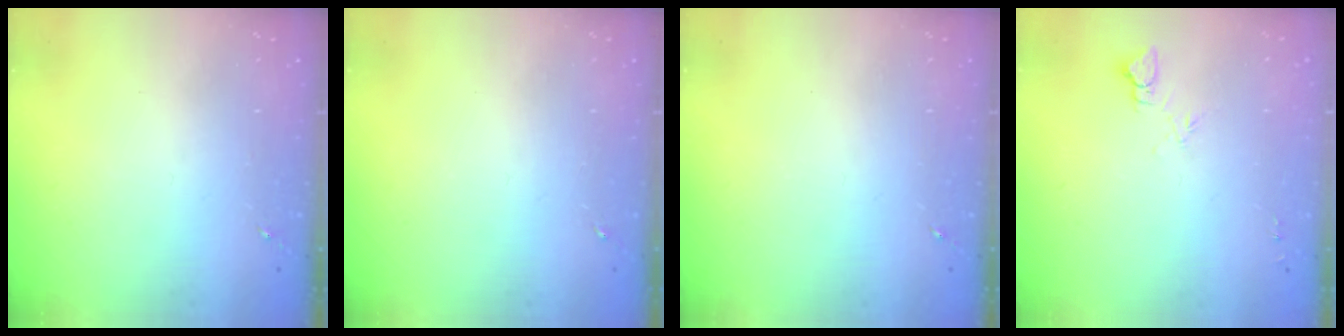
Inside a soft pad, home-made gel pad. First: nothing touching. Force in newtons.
{"total": 0.0}
{"total": 0.0}
{"total": 3.7, "press": 3.7, "slide": 0.4}